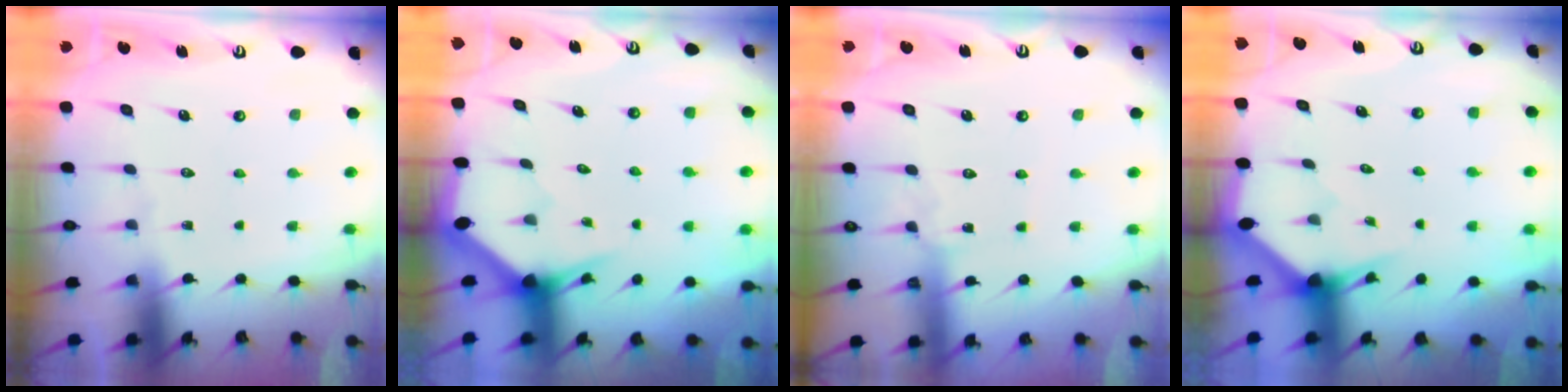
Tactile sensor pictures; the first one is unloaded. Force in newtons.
{"total": 3.1, "press": 3.1, "slide": 0.1}
{"total": 1.8, "press": 1.8, "slide": 0.2}
{"total": 2.4, "press": 2.4, "slide": 0.2}